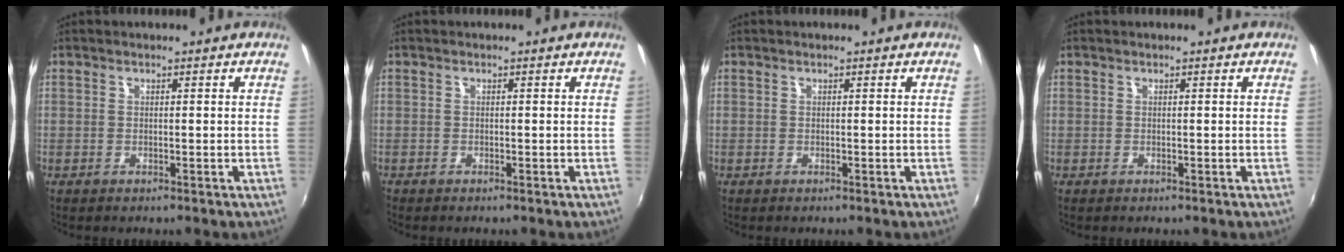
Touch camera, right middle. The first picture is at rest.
{"total": 0.0}
{"total": 0.0}
{"total": 0.0}